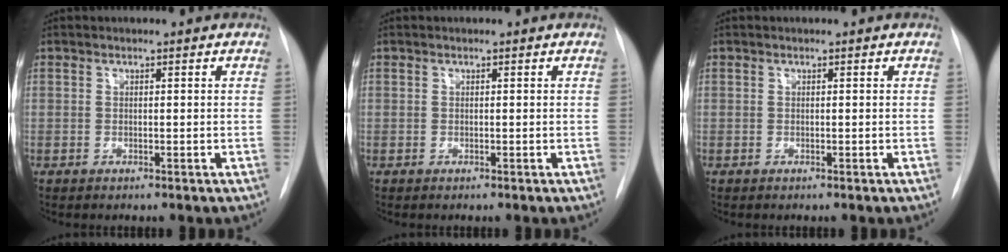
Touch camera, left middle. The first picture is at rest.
{"total": 0.0}
{"total": 0.0}